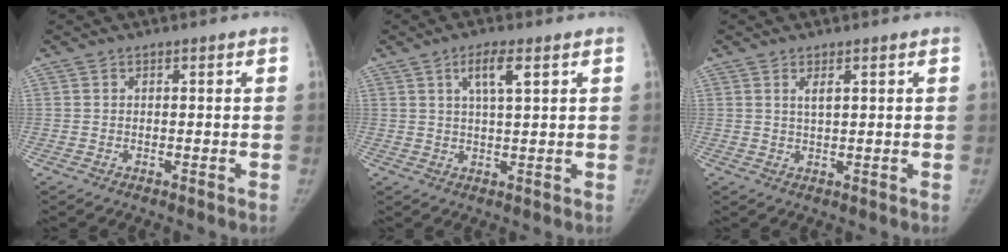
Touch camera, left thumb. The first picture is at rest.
{"total": 5.1, "force": [2.3, 1.1, 4.4], "torque": [-0.081, -0.004, 0.043]}
{"total": 1.7, "force": [0.9, 0.4, 1.5], "torque": [-0.027, -0.005, 0.018]}